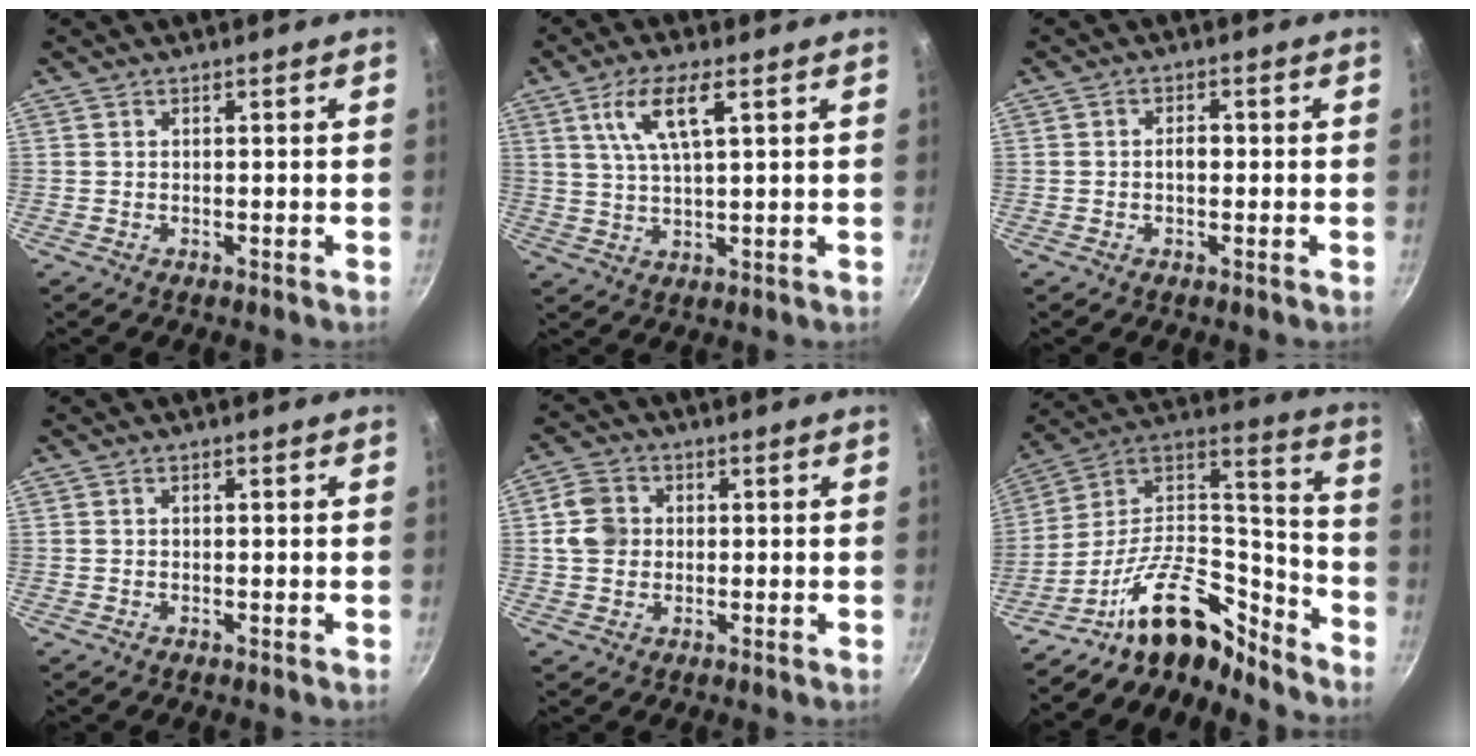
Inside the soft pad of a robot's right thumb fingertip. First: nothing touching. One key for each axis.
{"total": 8.7, "fx": 3.5, "fy": 2.5, "fz": 7.6, "tx": -0.145, "ty": -0.001, "tz": 0.070}
{"total": 2.3, "fx": -0.2, "fy": 1.5, "fz": 1.7, "tx": -0.017, "ty": 0.009, "tz": -0.005}
{"total": 0.6, "fx": 0.1, "fy": 0.4, "fz": 0.4, "tx": -0.007, "ty": 0.005, "tz": 0.002}
{"total": 6.4, "fx": 0.5, "fy": 5.6, "fz": 3.1, "tx": -0.038, "ty": 0.005, "tz": -0.002}
{"total": 19.3, "fx": -14.2, "fy": 8.2, "fz": 10.2, "tx": -0.120, "ty": 0.124, "tz": -0.259}